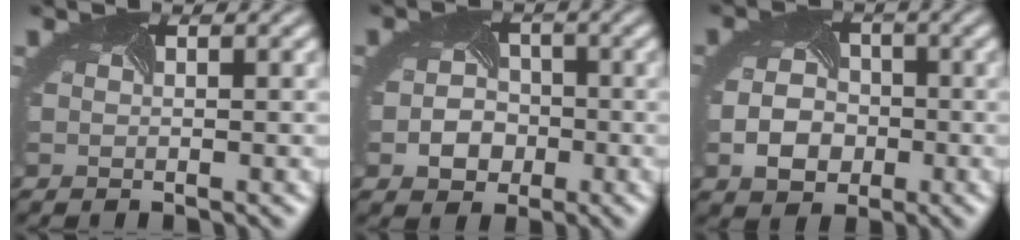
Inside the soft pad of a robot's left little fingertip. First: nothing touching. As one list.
[{"total": 3.8, "force": [-1.4, 3.1, 1.7], "torque": [-0.029, -0.003, -0.015]}, {"total": 4.1, "force": [-1.6, 3.1, 2.1], "torque": [-0.047, -0.006, -0.021]}]